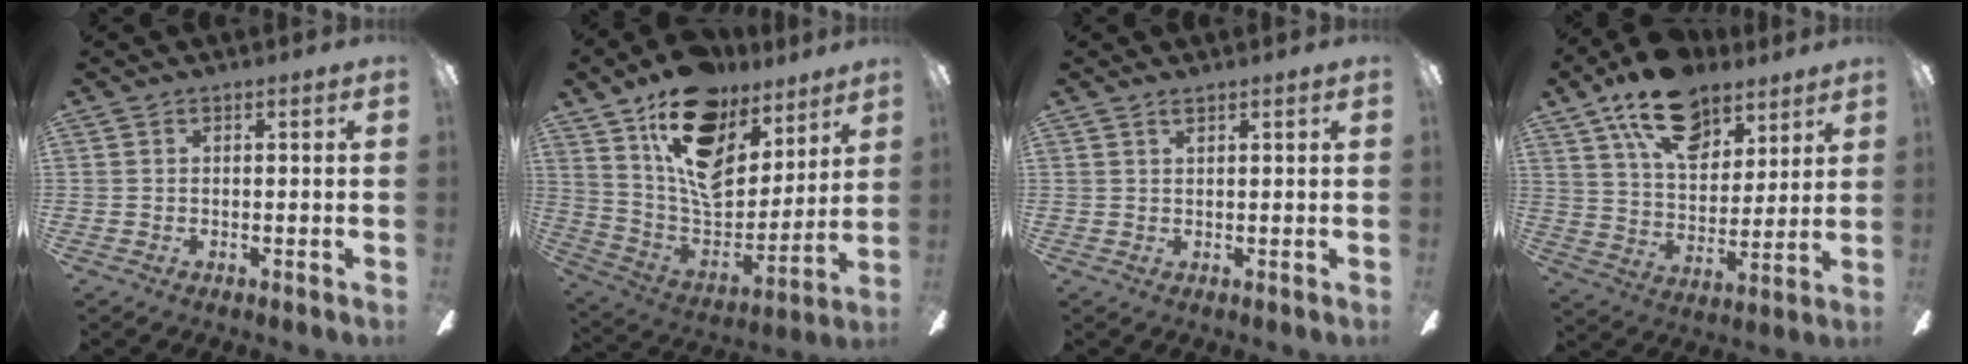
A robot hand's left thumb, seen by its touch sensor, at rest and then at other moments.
{"total": 19.3, "force": [11.7, 11.1, 10.6], "torque": [-0.175, -0.073, 0.211]}
{"total": 1.2, "force": [0.9, 0.3, 0.7], "torque": [-0.016, 0.001, 0.016]}
{"total": 17.9, "force": [11.6, 9.8, 9.4], "torque": [-0.150, -0.053, 0.208]}